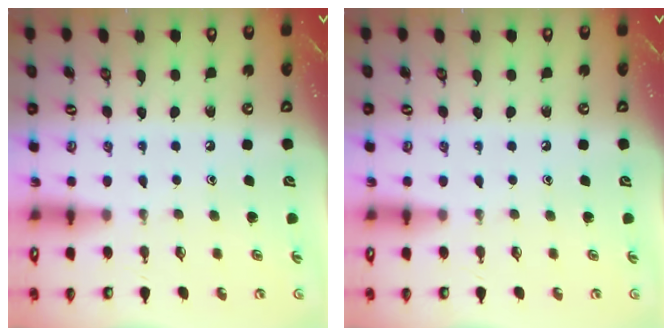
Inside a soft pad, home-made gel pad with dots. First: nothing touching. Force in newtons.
{"total": 0.0}